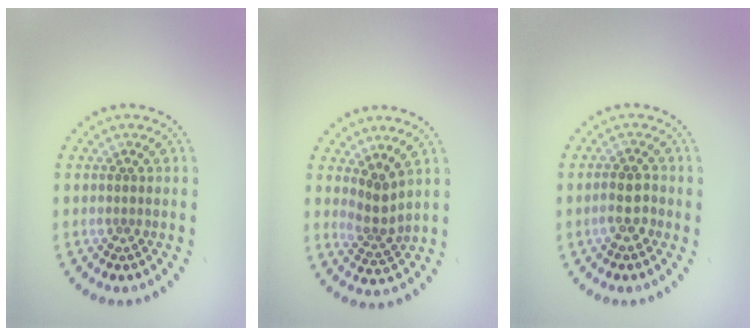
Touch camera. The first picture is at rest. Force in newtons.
{"total": 2.3, "press": 1.6, "slide": 1.6}
{"total": 2.1, "press": 2.0, "slide": 0.8}